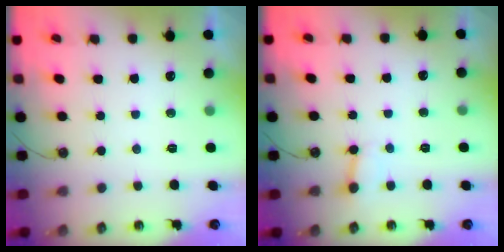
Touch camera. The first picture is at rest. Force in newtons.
{"total": 2.5, "press": 2.5, "slide": 0.2}